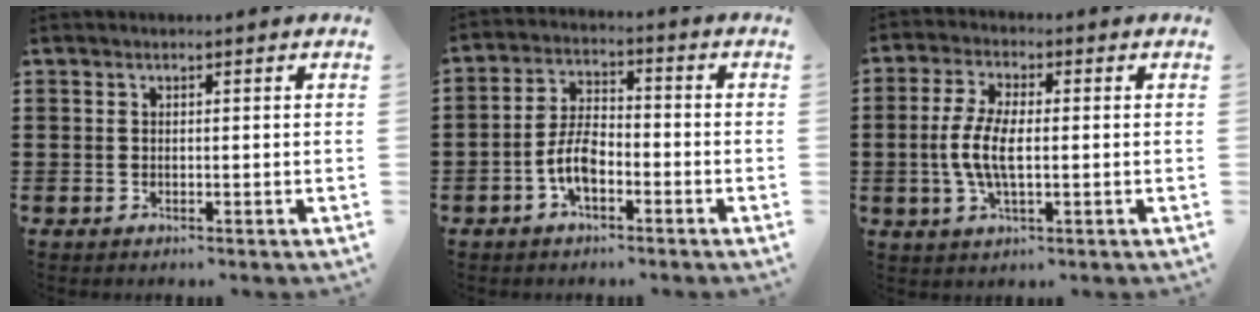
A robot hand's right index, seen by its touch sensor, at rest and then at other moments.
{"total": 6.0, "force": [-2.5, 2.9, 4.6], "torque": [-0.112, 0.001, -0.056]}
{"total": 6.7, "force": [-0.6, 2.6, 6.1], "torque": [-0.136, -0.004, -0.017]}